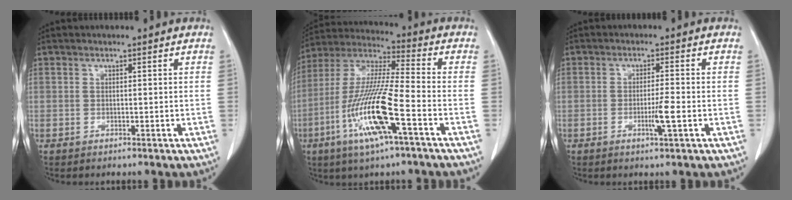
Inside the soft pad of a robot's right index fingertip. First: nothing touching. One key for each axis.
{"total": 15.7, "fx": -5.8, "fy": 0.9, "fz": 14.5, "tx": -0.299, "ty": -0.013, "tz": -0.115}
{"total": 3.6, "fx": -1.1, "fy": -0.2, "fz": 3.5, "tx": -0.061, "ty": -0.006, "tz": -0.019}